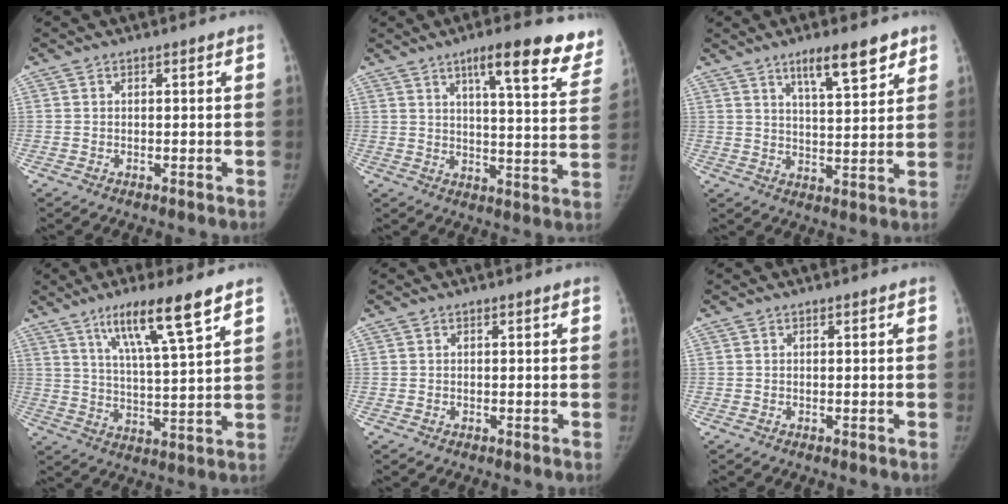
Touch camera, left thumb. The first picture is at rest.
{"total": 16.1, "force": [10.8, 3.6, 11.4], "torque": [-0.114, -0.050, 0.137]}
{"total": 9.9, "force": [6.5, 2.6, 7.0], "torque": [-0.088, -0.038, 0.105]}
{"total": 12.6, "force": [7.9, 1.2, 9.8], "torque": [-0.167, -0.035, 0.139]}
{"total": 0.0}
{"total": 0.0}